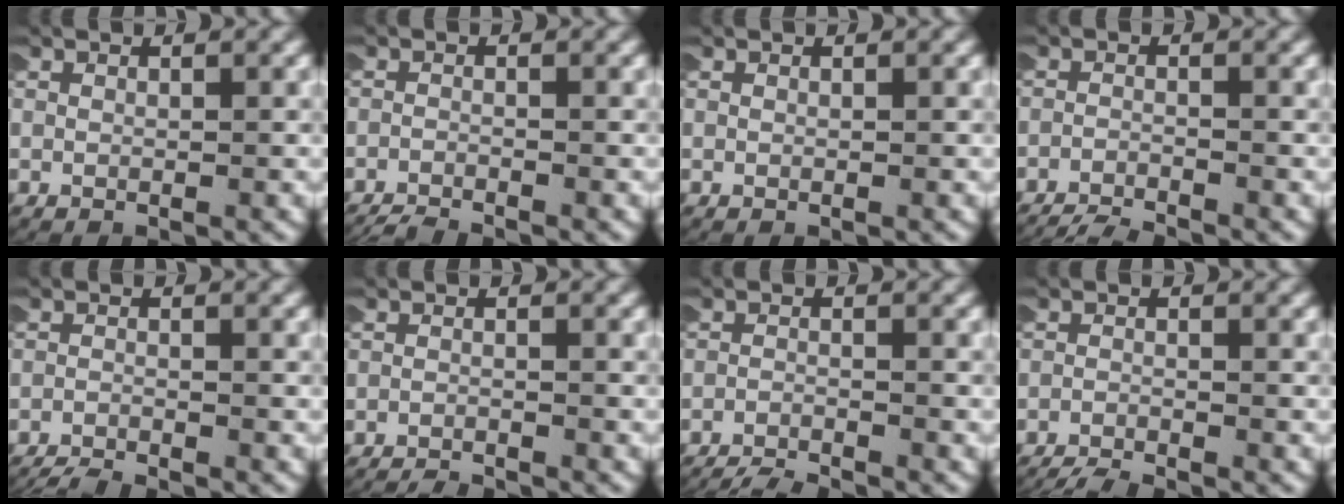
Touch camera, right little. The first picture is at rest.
{"total": 2.2, "force": [-2.2, 0.3, 0.1], "torque": [-0.008, -0.010, -0.034]}
{"total": 0.0}
{"total": 6.1, "force": [-6.0, 1.2, 0.6], "torque": [-0.015, -0.021, -0.089]}
{"total": 3.2, "force": [-3.2, 0.6, 0.4], "torque": [-0.013, -0.014, -0.048]}
{"total": 2.6, "force": [-2.6, 0.2, 0.0], "torque": [-0.008, -0.012, -0.039]}
{"total": 6.1, "force": [-5.9, 1.2, 0.6], "torque": [-0.016, -0.021, -0.089]}
{"total": 4.9, "force": [-4.8, 1.0, 0.6], "torque": [-0.016, -0.017, -0.072]}